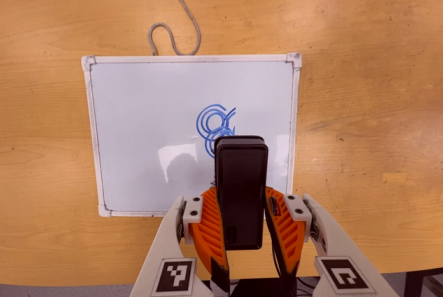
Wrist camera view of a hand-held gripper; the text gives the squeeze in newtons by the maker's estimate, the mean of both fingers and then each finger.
{"total": 7.0, "left": 5.3, "right": 8.8}